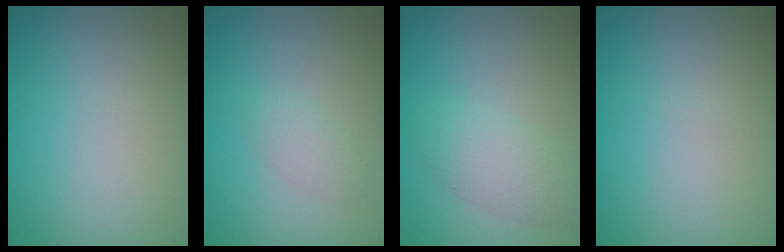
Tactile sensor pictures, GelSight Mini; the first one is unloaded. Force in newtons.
{"total": 1.2, "press": 1.2, "slide": 0.0}
{"total": 2.9, "press": 2.9, "slide": 0.0}
{"total": 0.0}